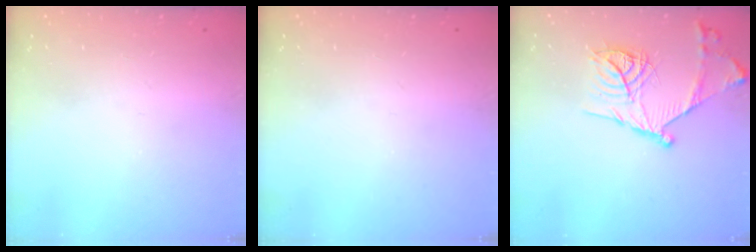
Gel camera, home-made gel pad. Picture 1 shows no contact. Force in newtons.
{"total": 0.0}
{"total": 18.4, "press": 18.4, "slide": 1.3}